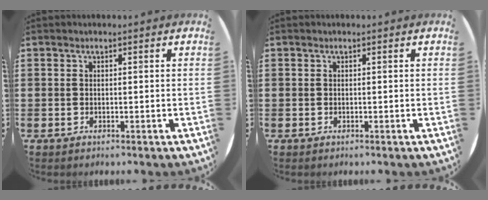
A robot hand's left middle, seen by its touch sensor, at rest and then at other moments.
{"total": 0.0}